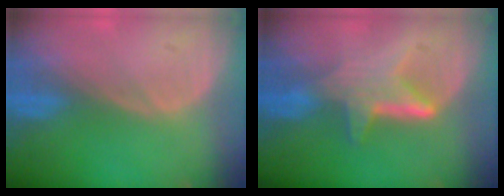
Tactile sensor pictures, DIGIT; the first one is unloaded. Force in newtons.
{"total": 6.3, "press": 5.8, "slide": 2.6}